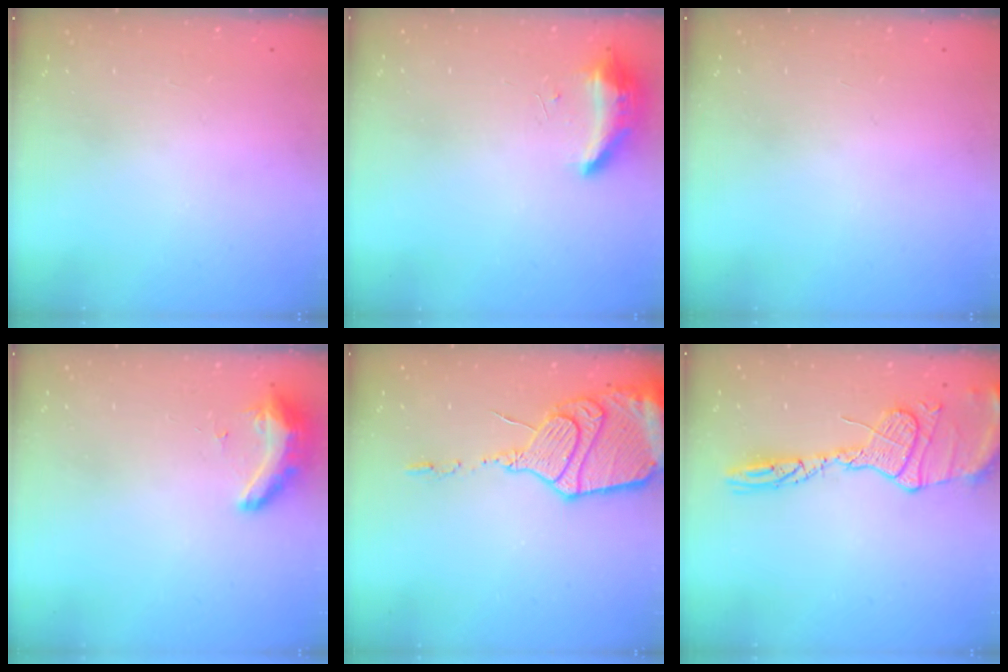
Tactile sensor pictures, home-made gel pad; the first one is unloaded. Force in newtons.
{"total": 14.4, "press": 9.5, "slide": 10.8}
{"total": 1.0, "press": 0.0, "slide": 1.0}
{"total": 16.2, "press": 11.0, "slide": 11.9}
{"total": 19.2, "press": 19.1, "slide": 1.6}
{"total": 14.8, "press": 14.8, "slide": 1.1}